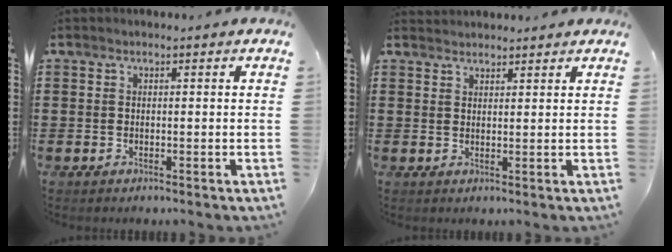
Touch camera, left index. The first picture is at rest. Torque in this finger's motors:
{"motor_torque": [2.14, 0.00, 0.34, 0.10]}